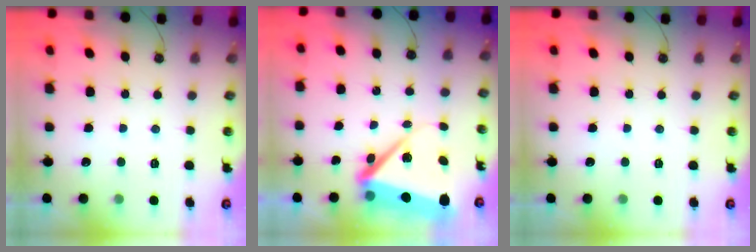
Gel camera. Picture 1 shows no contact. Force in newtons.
{"total": 10.1, "press": 10.0, "slide": 1.0}
{"total": 0.0}